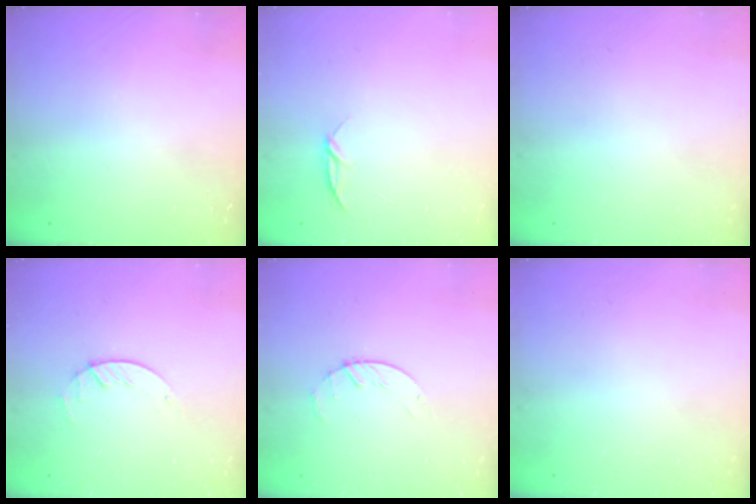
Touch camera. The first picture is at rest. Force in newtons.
{"total": 4.0, "press": 4.0, "slide": 0.4}
{"total": 0.0}
{"total": 1.8, "press": 1.8, "slide": 0.2}
{"total": 2.2, "press": 2.2, "slide": 0.3}
{"total": 0.0}